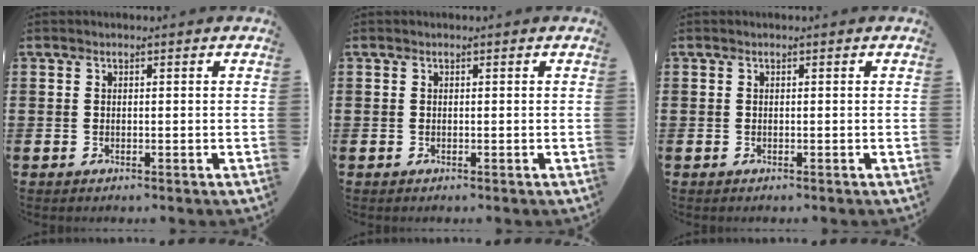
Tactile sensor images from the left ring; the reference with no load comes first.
{"total": 0.0}
{"total": 0.0}